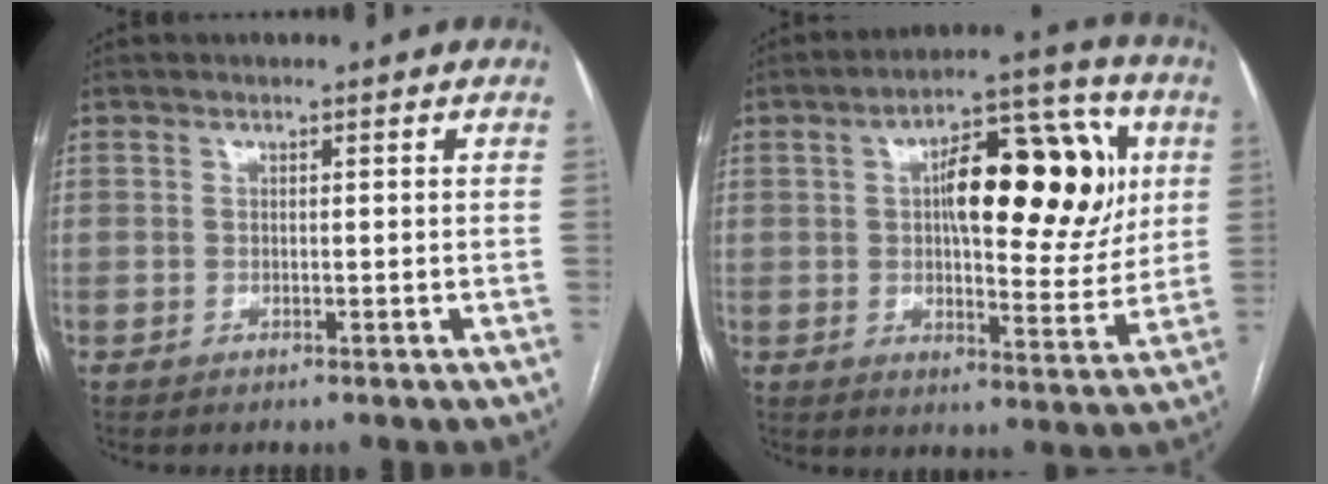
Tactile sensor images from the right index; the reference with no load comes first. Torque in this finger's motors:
{"motor_torque": [1.37, 0.32, 0.79, 0.14]}